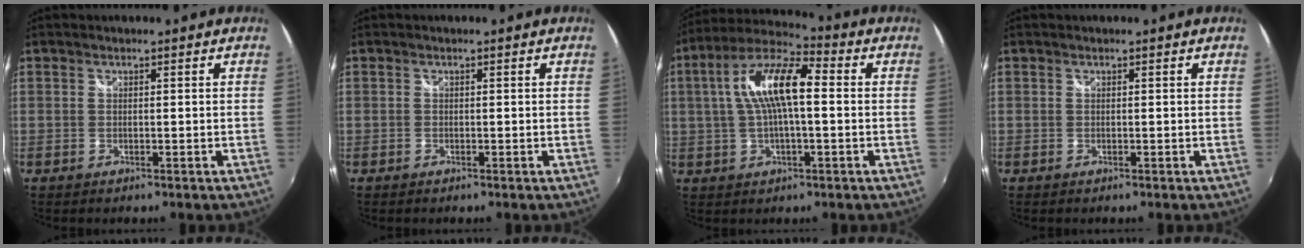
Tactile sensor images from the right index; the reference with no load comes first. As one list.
[{"total": 0.0}, {"total": 13.3, "force": [1.4, 4.5, 12.4], "torque": [-0.237, 0.024, 0.018]}, {"total": 0.0}]